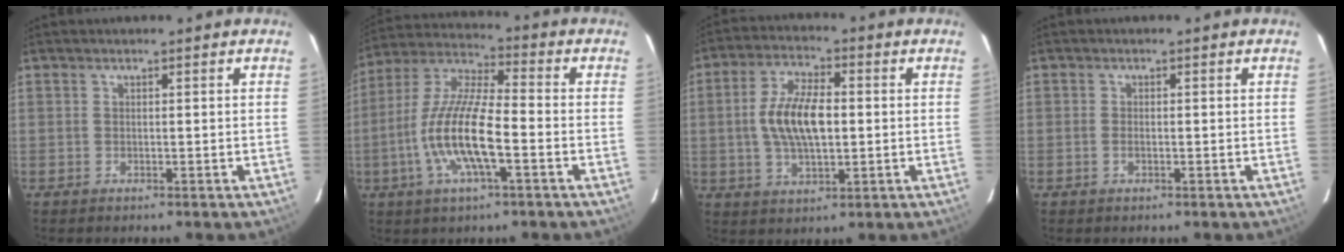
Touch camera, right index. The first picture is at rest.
{"total": 14.4, "force": [-4.4, 3.4, 13.3], "torque": [-0.272, -0.006, -0.089]}
{"total": 10.7, "force": [0.0, 4.8, 9.6], "torque": [-0.189, 0.008, 0.002]}
{"total": 1.2, "force": [-0.4, 0.7, 0.9], "torque": [-0.020, 0.000, -0.008]}